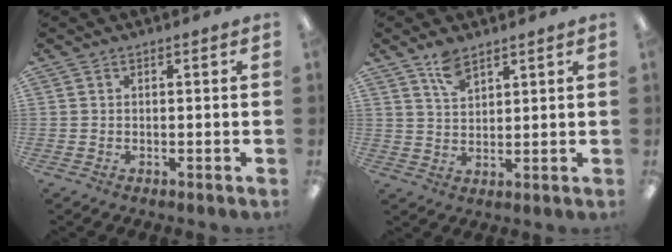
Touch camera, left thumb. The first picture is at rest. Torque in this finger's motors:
{"motor_torque": [0.67, 0.15, 0.51, -0.33, 0.17]}